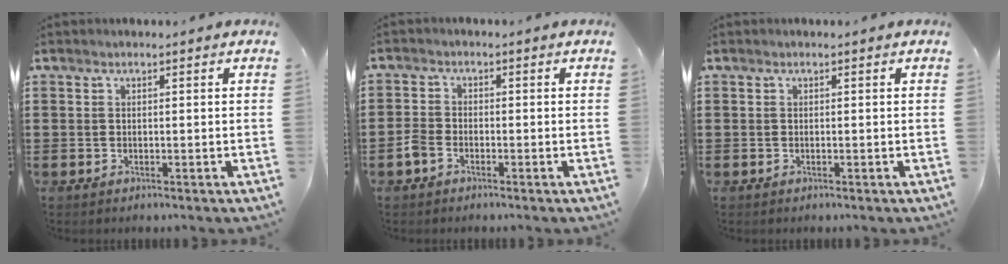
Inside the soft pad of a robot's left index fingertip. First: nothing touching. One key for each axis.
{"total": 2.4, "fx": -1.6, "fy": 1.2, "fz": 1.2, "tx": -0.038, "ty": 0.001, "tz": -0.036}
{"total": 0.0}